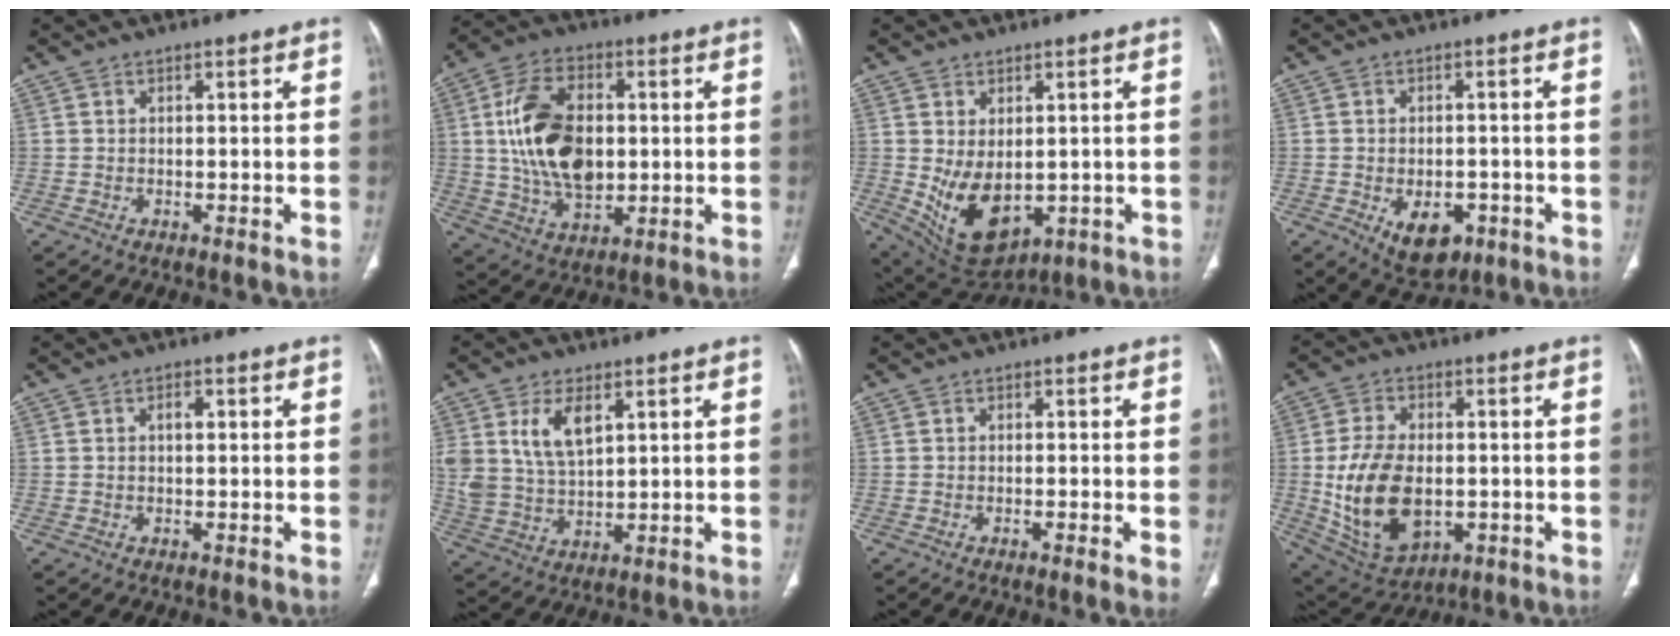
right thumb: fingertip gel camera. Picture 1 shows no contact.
{"total": 17.0, "force": [1.4, 10.5, 13.2], "torque": [-0.224, 0.001, 0.030]}
{"total": 11.7, "force": [-1.1, 7.3, 9.0], "torque": [-0.141, -0.011, 0.016]}
{"total": 8.3, "force": [-3.2, 5.2, 5.5], "torque": [-0.065, 0.009, -0.032]}
{"total": 1.4, "force": [0.3, 0.8, 1.1], "torque": [-0.016, 0.003, 0.003]}
{"total": 8.7, "force": [3.5, 4.9, 6.3], "torque": [-0.115, -0.013, 0.076]}
{"total": 2.4, "force": [-0.5, 0.3, 2.4], "torque": [-0.044, -0.008, -0.009]}
{"total": 16.2, "force": [-1.9, 10.0, 12.6], "torque": [-0.227, -0.003, -0.011]}